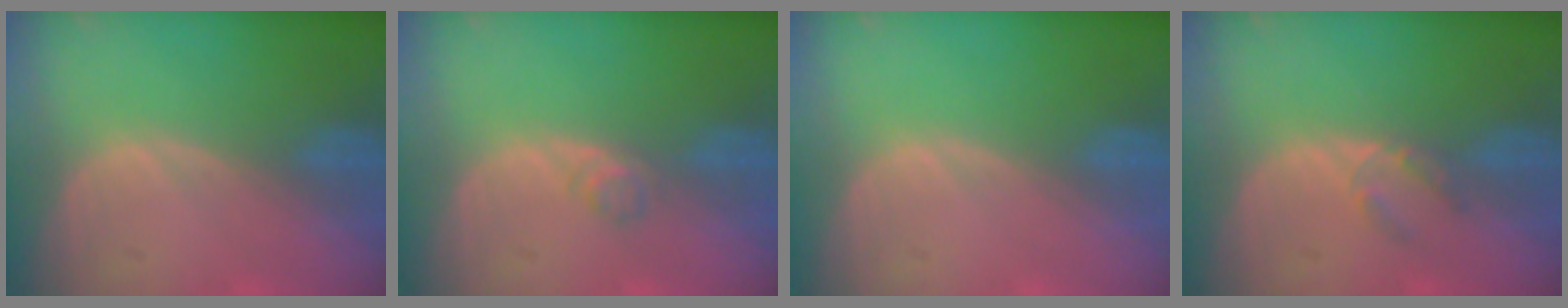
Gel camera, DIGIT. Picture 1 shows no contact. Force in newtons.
{"total": 1.6, "press": 1.6, "slide": 0.2}
{"total": 0.0}
{"total": 2.5, "press": 2.3, "slide": 1.0}